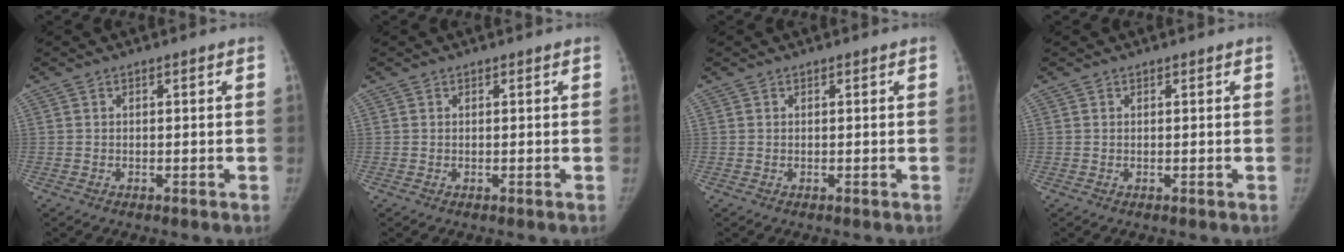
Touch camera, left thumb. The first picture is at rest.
{"total": 0.0}
{"total": 0.0}
{"total": 0.0}